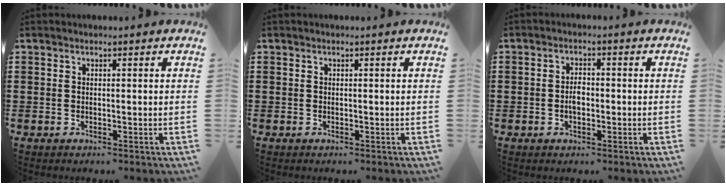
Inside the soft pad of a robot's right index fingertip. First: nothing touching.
{"total": 0.0}
{"total": 2.5, "force": [-0.4, 1.3, 2.1], "torque": [-0.039, 0.003, -0.009]}